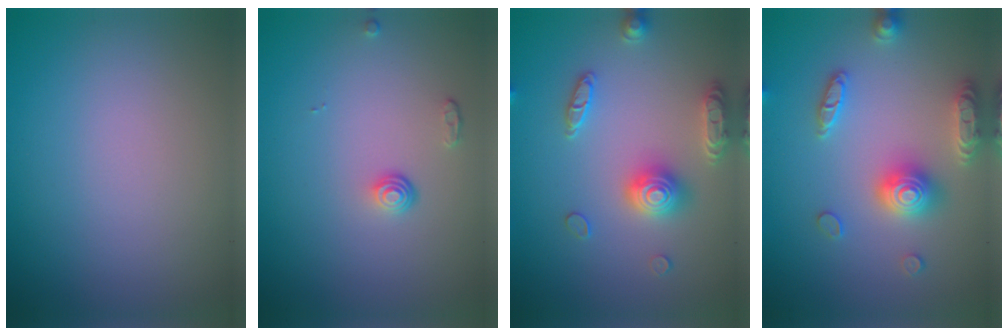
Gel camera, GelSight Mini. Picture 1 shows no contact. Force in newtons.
{"total": 1.1, "press": 0.8, "slide": 0.8}
{"total": 3.7, "press": 3.7, "slide": 0.7}
{"total": 4.9, "press": 4.8, "slide": 0.8}